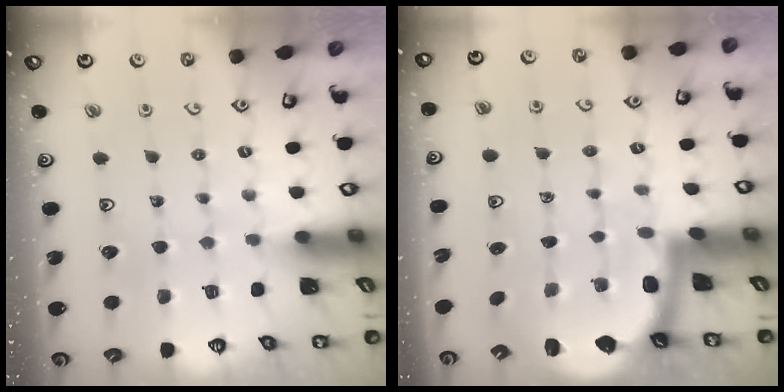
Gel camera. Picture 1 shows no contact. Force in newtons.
{"total": 2.3, "press": 2.3, "slide": 0.4}